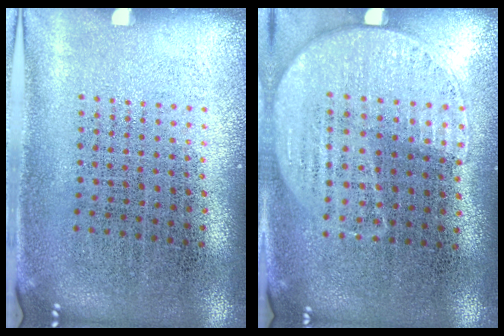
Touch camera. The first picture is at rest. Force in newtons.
{"total": 1.2, "press": 1.0, "slide": 0.6}